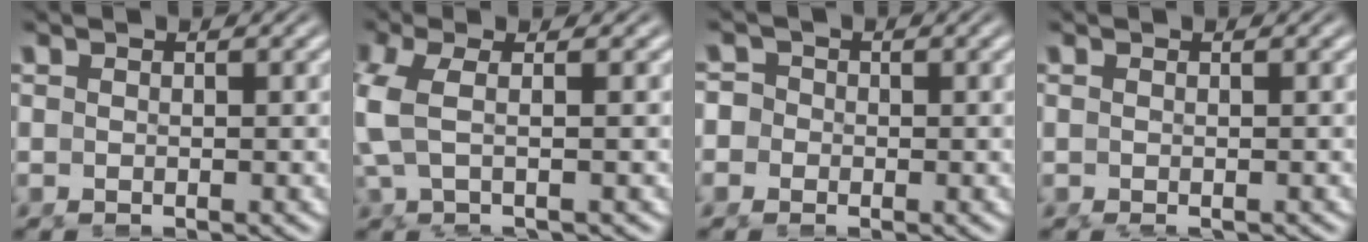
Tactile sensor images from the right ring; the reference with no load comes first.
{"total": 4.3, "force": [0.3, 2.0, 3.7], "torque": [-0.092, -0.001, 0.005]}
{"total": 3.5, "force": [-0.7, 3.3, 0.8], "torque": [-0.029, -0.007, -0.017]}
{"total": 0.9, "force": [-0.6, 0.0, 0.7], "torque": [-0.013, -0.003, -0.005]}